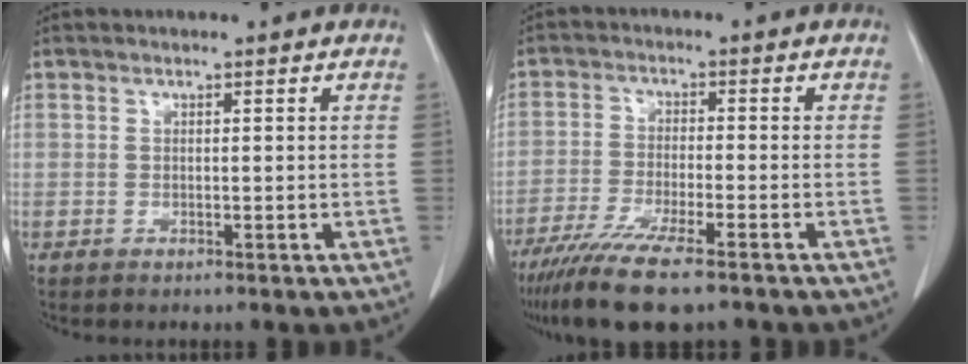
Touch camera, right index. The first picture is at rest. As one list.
[{"total": 11.0, "force": [-8.1, 1.3, 7.3], "torque": [-0.125, -0.026, -0.135]}]